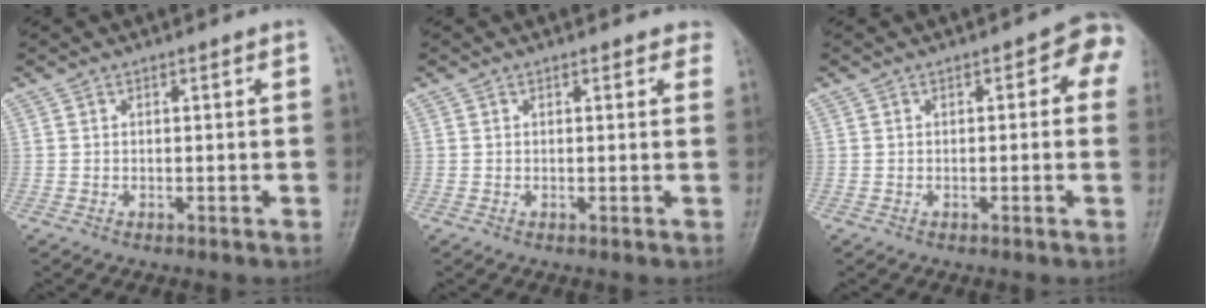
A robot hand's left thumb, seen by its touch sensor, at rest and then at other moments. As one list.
[{"total": 2.4, "force": [1.9, 1.2, 0.7], "torque": [0.017, -0.004, 0.006]}, {"total": 5.0, "force": [0.8, 2.8, 4.1], "torque": [-0.016, 0.015, -0.004]}]